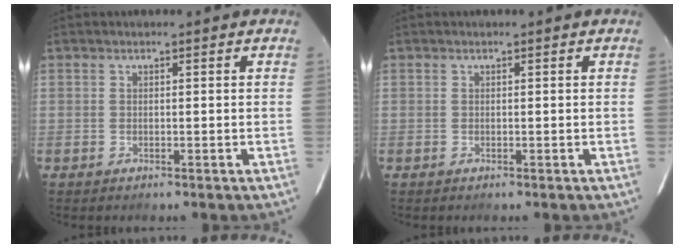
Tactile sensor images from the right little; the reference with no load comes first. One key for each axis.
{"total": 0.0}